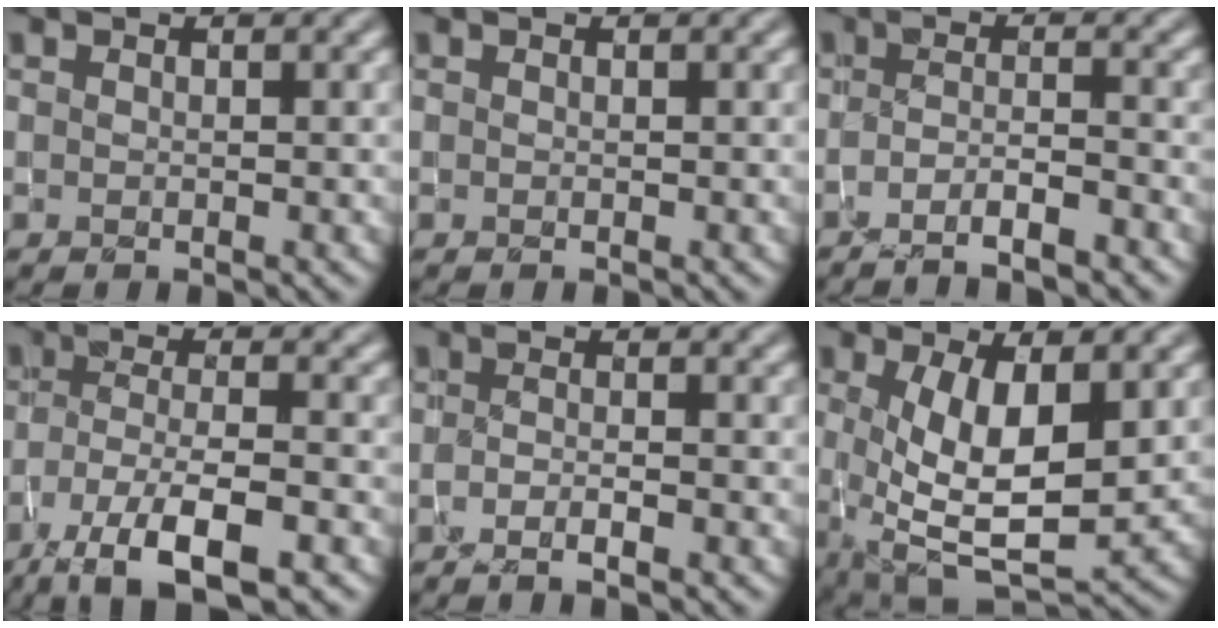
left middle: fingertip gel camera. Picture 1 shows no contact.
{"total": 0.0}
{"total": 3.0, "force": [-2.1, 0.5, 2.0], "torque": [-0.029, -0.001, -0.043]}
{"total": 7.6, "force": [-4.7, 2.0, 5.6], "torque": [-0.099, -0.005, -0.086]}
{"total": 1.6, "force": [-1.0, 0.3, 1.3], "torque": [-0.018, -0.008, -0.020]}
{"total": 8.6, "force": [0.4, 3.5, 7.8], "torque": [-0.153, -0.011, 0.012]}